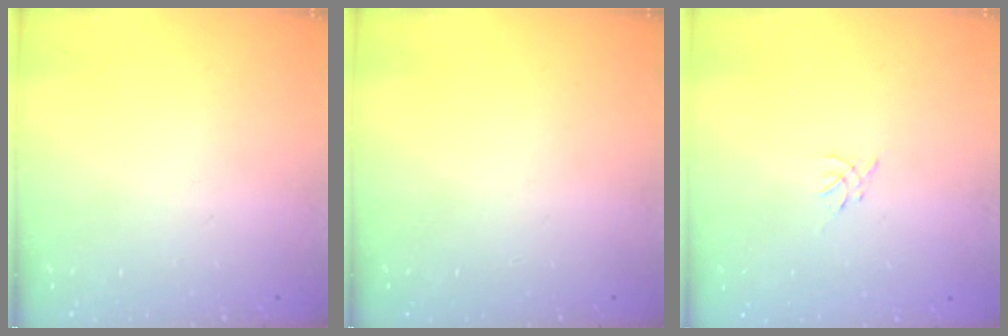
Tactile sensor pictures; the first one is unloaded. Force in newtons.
{"total": 0.0}
{"total": 0.0}